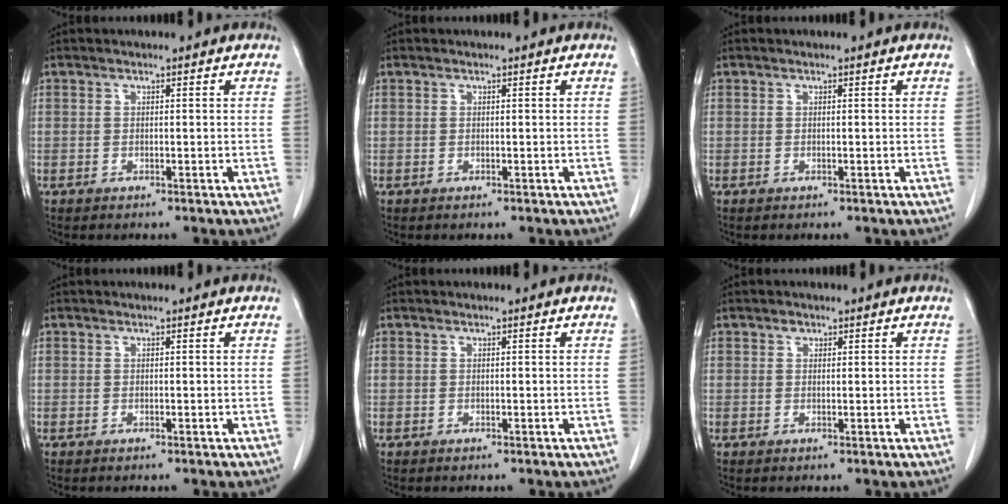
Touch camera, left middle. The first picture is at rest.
{"total": 0.0}
{"total": 0.0}
{"total": 0.0}
{"total": 0.0}
{"total": 0.7, "force": [0.4, 0.5, 0.2], "torque": [-0.002, -0.002, 0.005]}